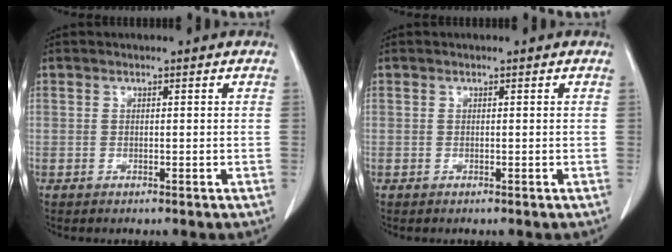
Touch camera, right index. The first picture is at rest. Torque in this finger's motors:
{"motor_torque": [0.00, 0.00, 0.00, 0.00]}